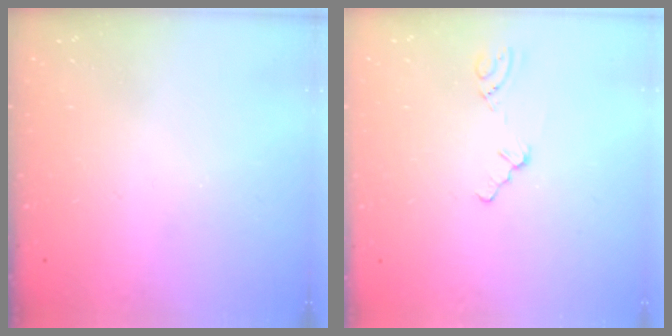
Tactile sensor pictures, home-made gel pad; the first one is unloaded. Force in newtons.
{"total": 0.8, "press": 0.7, "slide": 0.2}